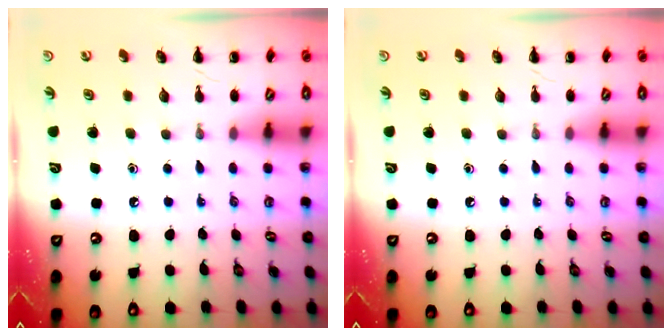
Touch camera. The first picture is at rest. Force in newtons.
{"total": 0.0}